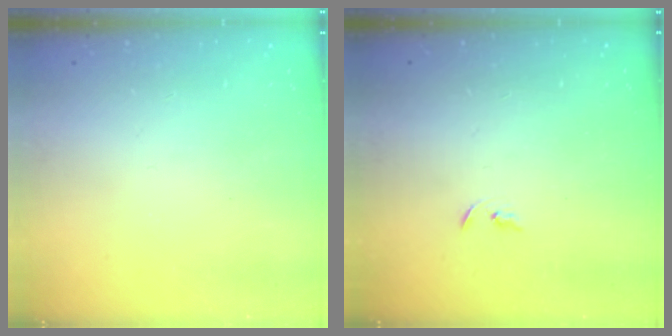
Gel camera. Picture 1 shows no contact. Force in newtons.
{"total": 2.4, "press": 2.3, "slide": 0.2}